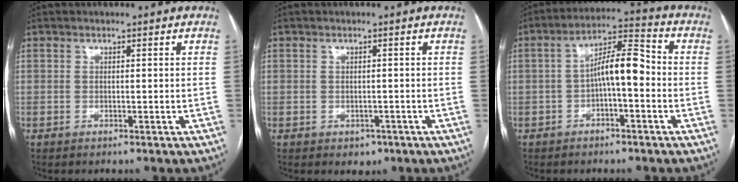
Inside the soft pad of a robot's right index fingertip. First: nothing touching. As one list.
[{"total": 2.1, "force": [-1.0, 1.7, 0.7], "torque": [-0.005, 0.003, -0.005]}, {"total": 7.9, "force": [-1.1, 2.1, 7.5], "torque": [-0.130, 0.031, -0.019]}]